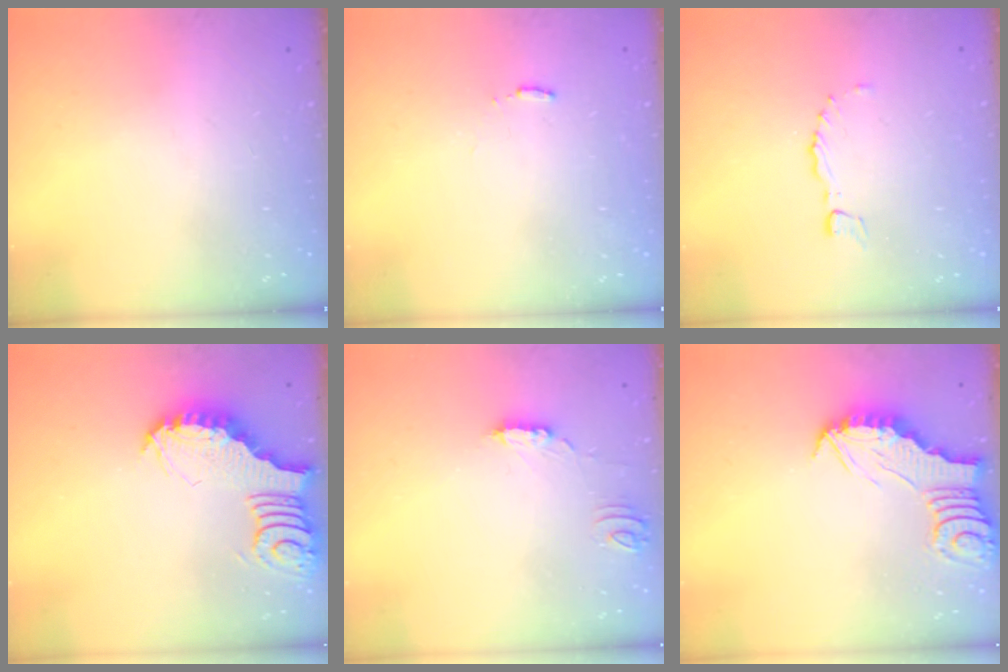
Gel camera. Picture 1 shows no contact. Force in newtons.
{"total": 4.0, "press": 4.0, "slide": 0.2}
{"total": 0.0}
{"total": 3.8, "press": 3.8, "slide": 0.4}
{"total": 4.9, "press": 4.8, "slide": 0.5}
{"total": 2.5, "press": 2.5, "slide": 0.2}